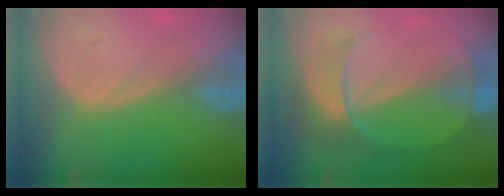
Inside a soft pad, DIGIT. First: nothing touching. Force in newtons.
{"total": 7.3, "press": 6.9, "slide": 2.6}